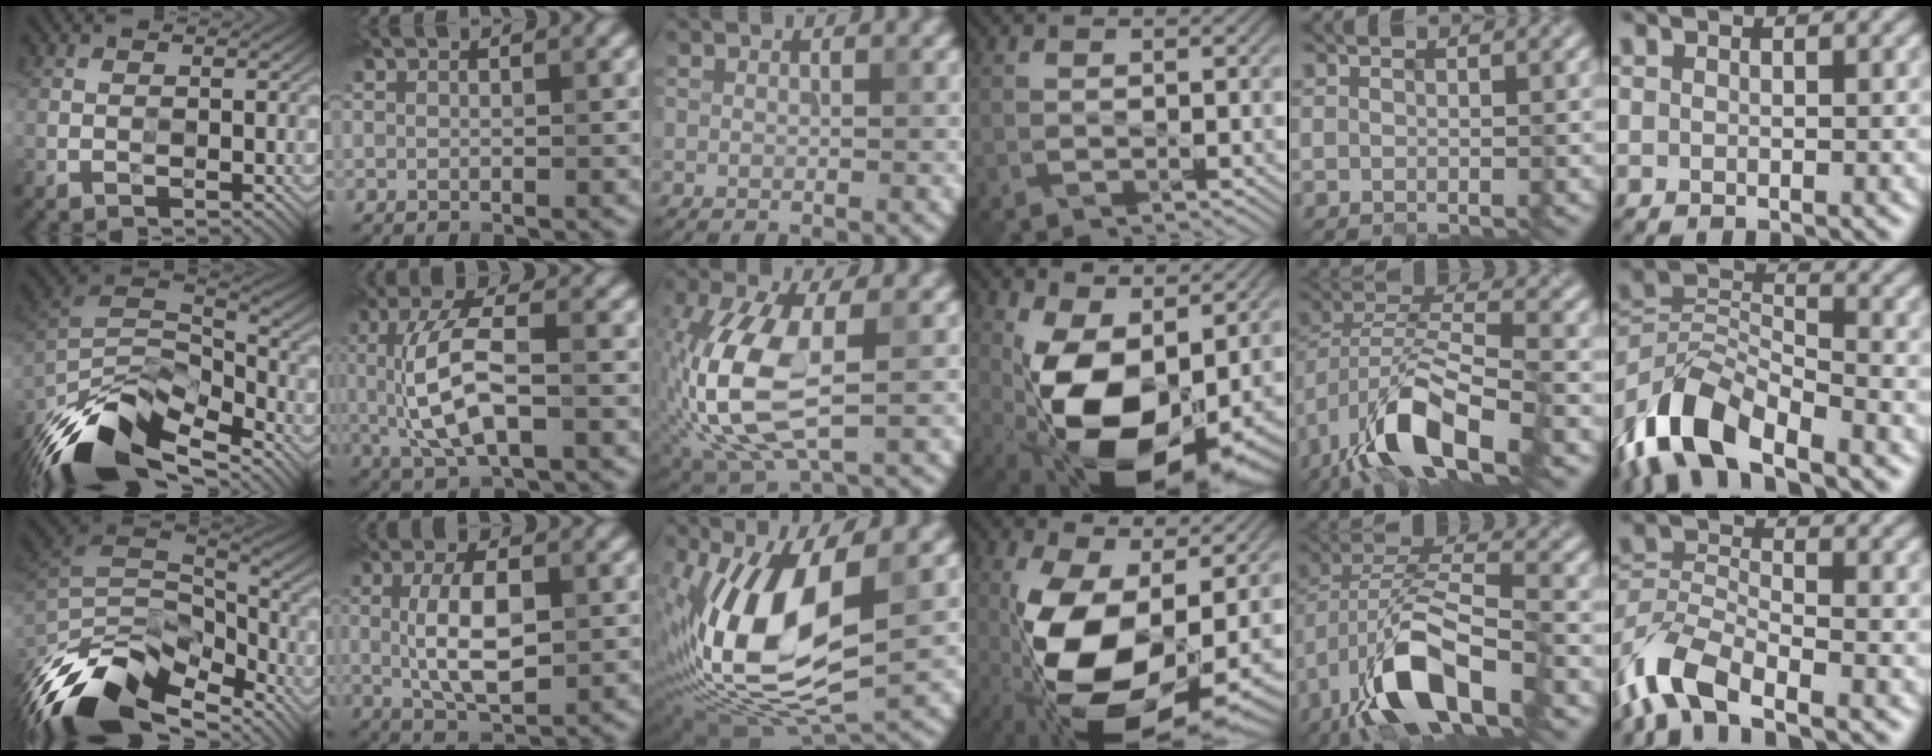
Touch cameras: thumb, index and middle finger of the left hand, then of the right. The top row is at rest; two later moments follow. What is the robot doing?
{"motion": "insert", "object": "ethernet cable"}